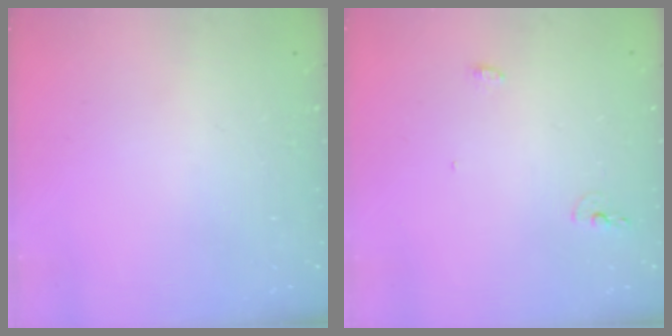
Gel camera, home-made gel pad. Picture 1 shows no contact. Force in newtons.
{"total": 4.3, "press": 4.2, "slide": 0.9}